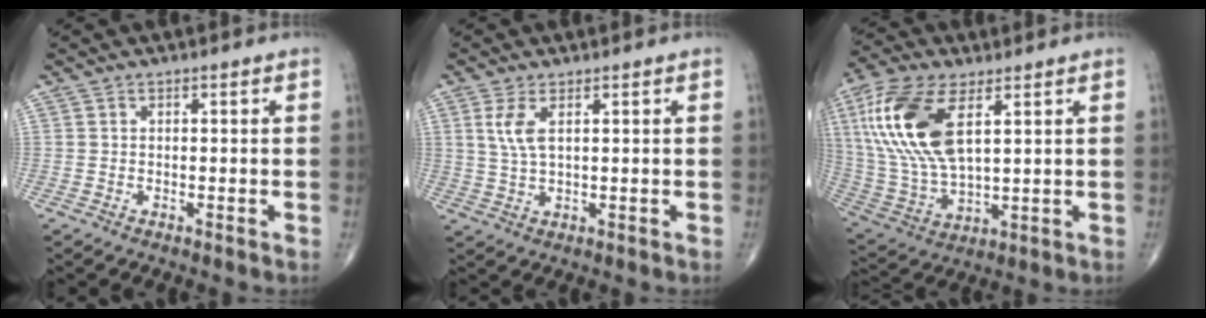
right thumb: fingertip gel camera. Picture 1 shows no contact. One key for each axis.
{"total": 4.4, "fx": 1.6, "fy": 1.6, "fz": 3.8, "tx": -0.088, "ty": -0.003, "tz": 0.039}
{"total": 19.2, "fx": 6.3, "fy": 8.8, "fz": 15.8, "tx": -0.343, "ty": -0.013, "tz": 0.124}